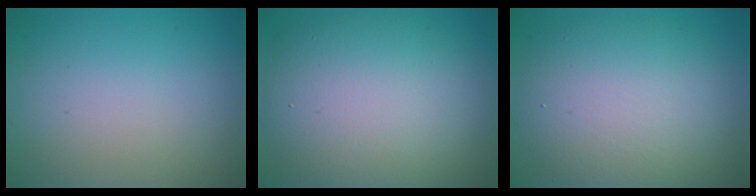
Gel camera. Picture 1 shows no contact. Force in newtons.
{"total": 11.1, "press": 11.1, "slide": 0.6}
{"total": 10.5, "press": 10.5, "slide": 0.1}